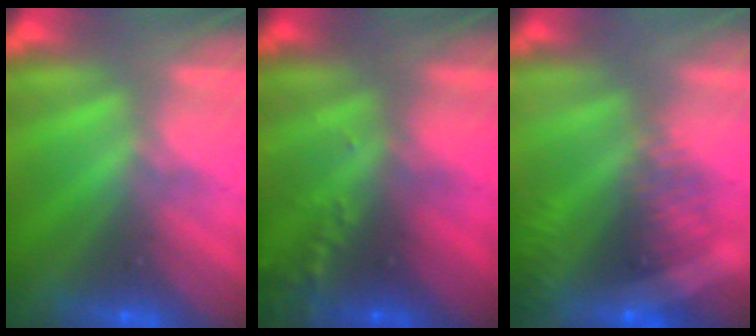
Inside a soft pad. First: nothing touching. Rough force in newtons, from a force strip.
{"total": 6.7}
{"total": 7.9}